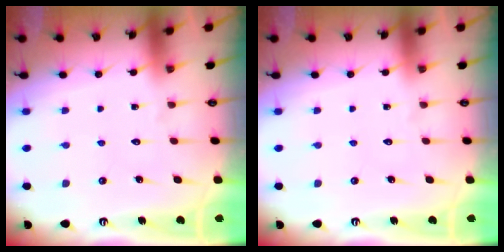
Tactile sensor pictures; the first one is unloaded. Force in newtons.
{"total": 0.0}